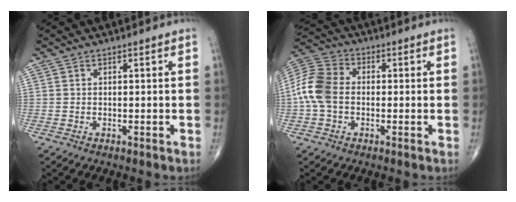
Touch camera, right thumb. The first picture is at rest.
{"total": 10.0, "force": [-1.1, 7.1, 6.9], "torque": [-0.141, 0.027, -0.034]}